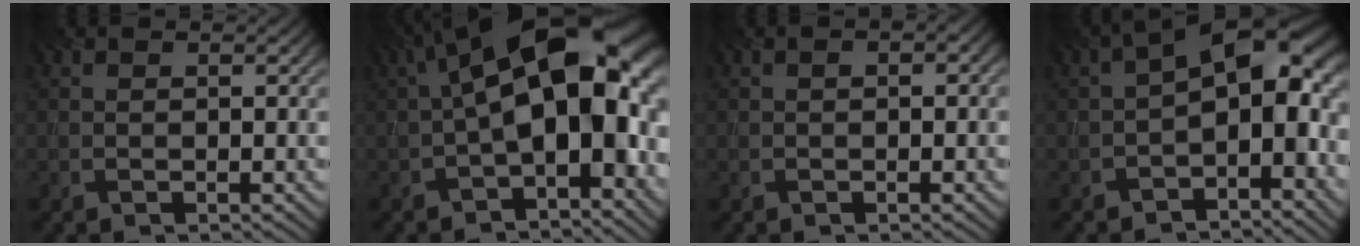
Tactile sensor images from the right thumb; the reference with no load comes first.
{"total": 17.0, "force": [0.3, 8.5, 14.7], "torque": [-0.219, 0.022, -0.003]}
{"total": 1.3, "force": [0.1, 0.8, 1.1], "torque": [-0.017, 0.004, 0.001]}
{"total": 11.4, "force": [-1.3, 6.0, 9.6], "torque": [-0.125, 0.018, -0.037]}